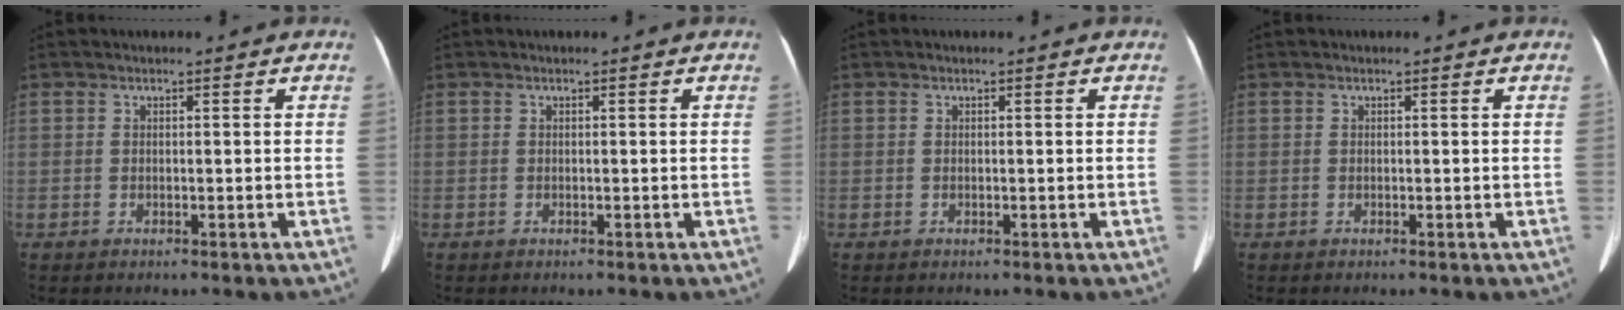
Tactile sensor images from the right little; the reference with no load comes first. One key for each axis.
{"total": 0.0}
{"total": 0.0}
{"total": 0.0}